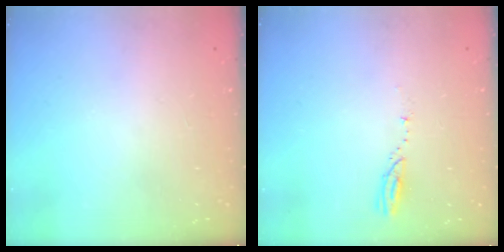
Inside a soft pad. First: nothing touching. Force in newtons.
{"total": 3.1, "press": 3.1, "slide": 0.3}